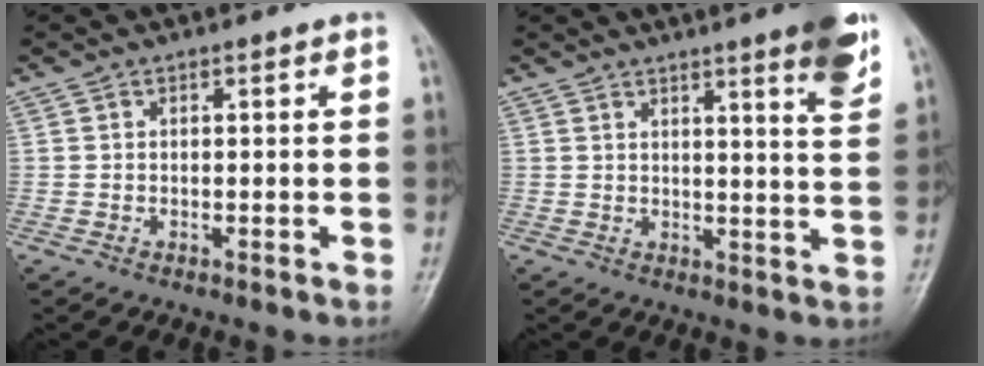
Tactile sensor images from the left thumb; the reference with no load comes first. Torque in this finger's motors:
{"motor_torque": [1.27, 0.76, 0.67, -0.85, 0.01]}